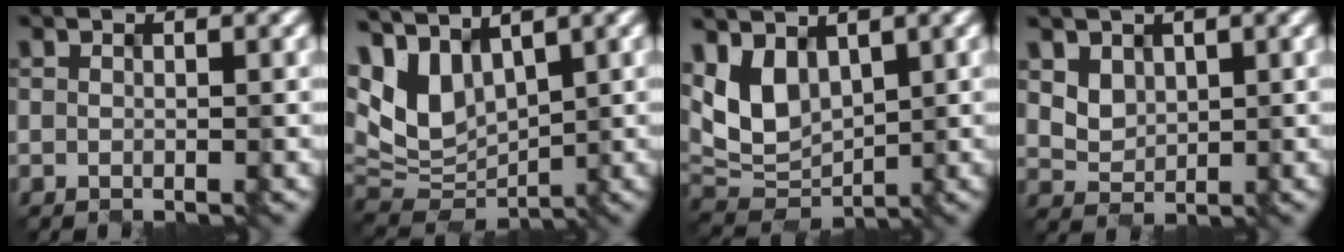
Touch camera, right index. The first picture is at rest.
{"total": 7.2, "force": [3.2, 4.2, 5.0], "torque": [-0.119, 0.000, 0.061]}
{"total": 6.0, "force": [2.1, 4.0, 4.0], "torque": [-0.086, -0.007, 0.038]}
{"total": 2.4, "force": [1.1, 1.9, 0.9], "torque": [-0.027, -0.008, 0.027]}